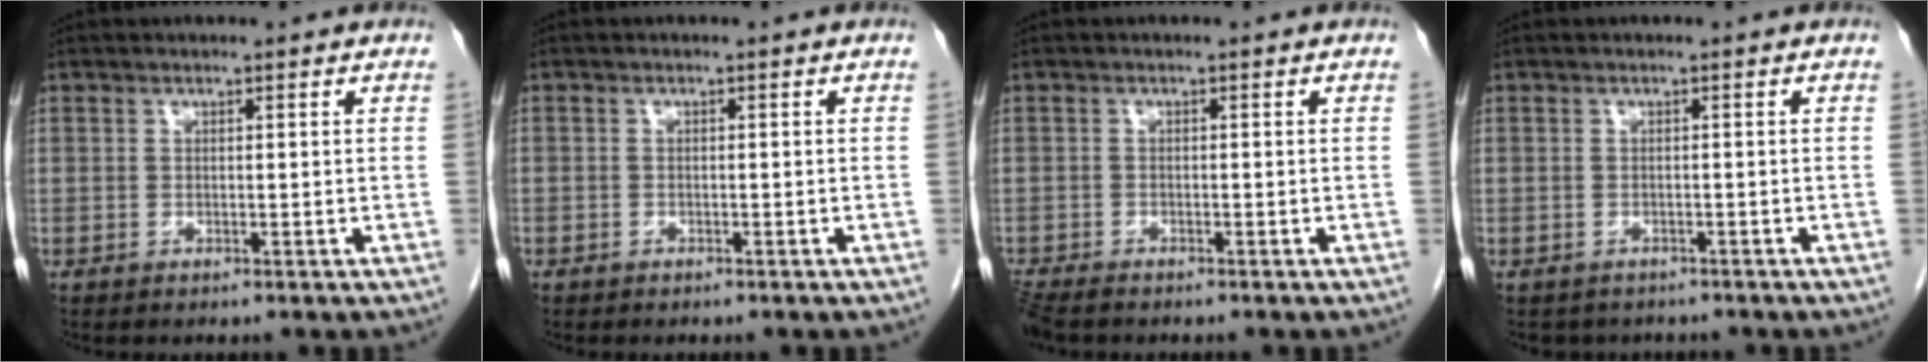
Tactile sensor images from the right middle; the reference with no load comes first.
{"total": 0.6, "force": [-0.4, 0.4, 0.0], "torque": [-0.005, 0.002, -0.009]}
{"total": 3.8, "force": [-3.2, 1.0, 1.7], "torque": [-0.033, -0.011, -0.057]}
{"total": 3.4, "force": [-2.9, 1.7, 0.3], "torque": [-0.007, 0.002, -0.036]}